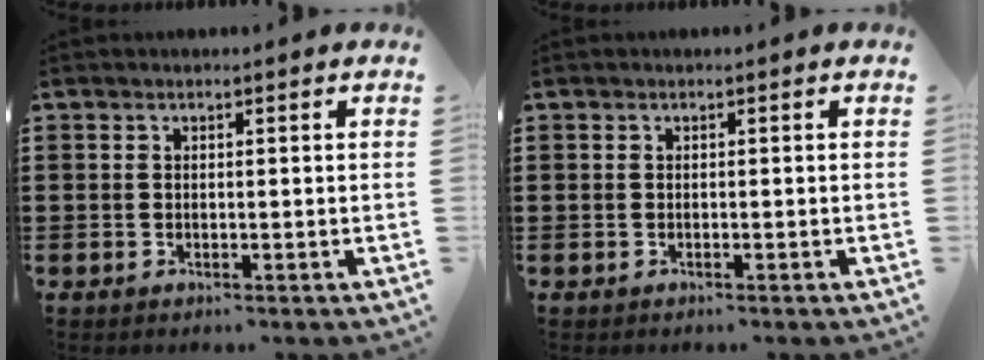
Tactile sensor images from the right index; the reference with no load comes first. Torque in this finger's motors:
{"motor_torque": [-0.39, 0.39, -0.84, -0.21]}